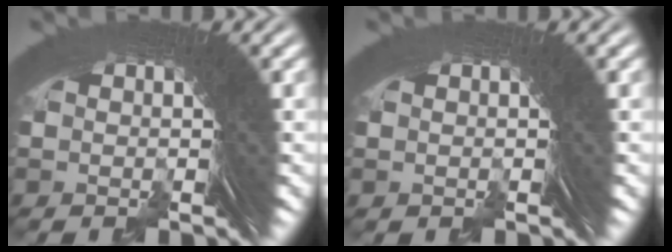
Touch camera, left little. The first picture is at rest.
{"total": 0.0}